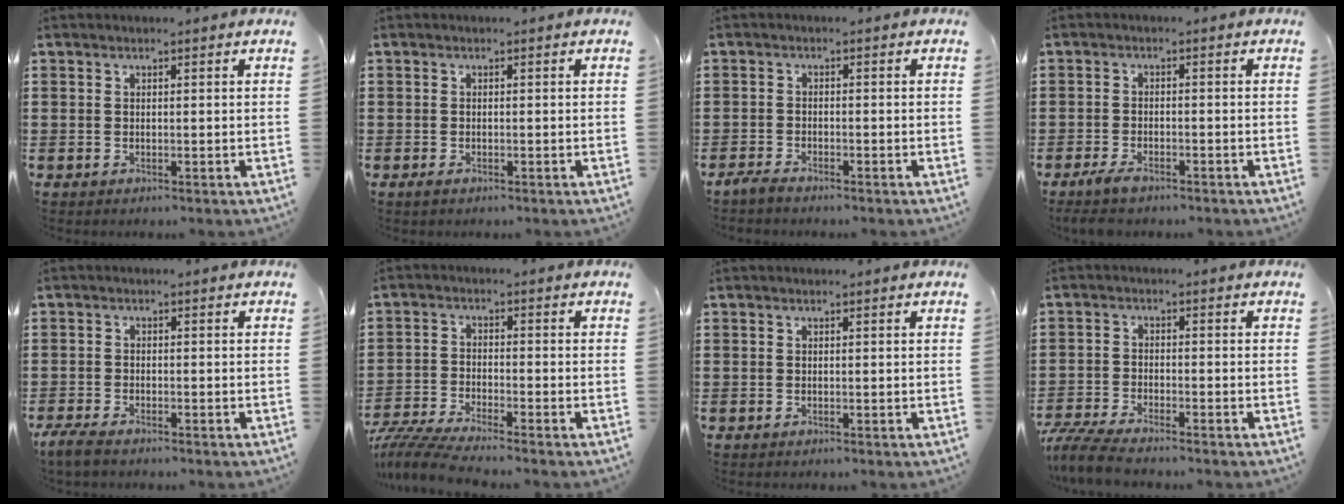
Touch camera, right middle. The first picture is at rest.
{"total": 0.6, "force": [-0.4, 0.5, 0.2], "torque": [-0.004, 0.001, -0.009]}
{"total": 1.8, "force": [-1.6, 0.3, 0.8], "torque": [-0.023, -0.001, -0.034]}
{"total": 2.6, "force": [-2.0, 0.7, 1.5], "torque": [-0.042, -0.004, -0.042]}
{"total": 2.4, "force": [-2.0, 0.5, 1.2], "torque": [-0.043, -0.004, -0.046]}
{"total": 4.9, "force": [-4.6, 0.0, 1.5], "torque": [-0.048, -0.015, -0.096]}
{"total": 0.0}
{"total": 5.0, "force": [-4.7, 0.4, 1.7], "torque": [-0.055, -0.012, -0.098]}